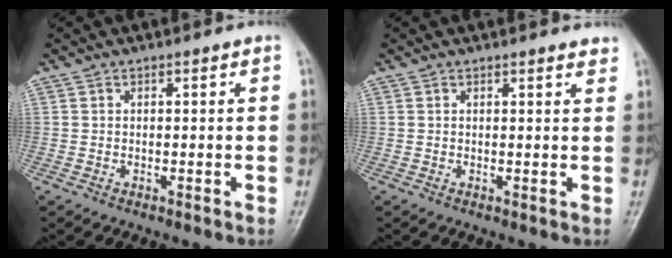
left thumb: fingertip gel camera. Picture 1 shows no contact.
{"total": 1.9, "force": [1.8, 0.4, 0.6], "torque": [-0.004, -0.009, 0.016]}